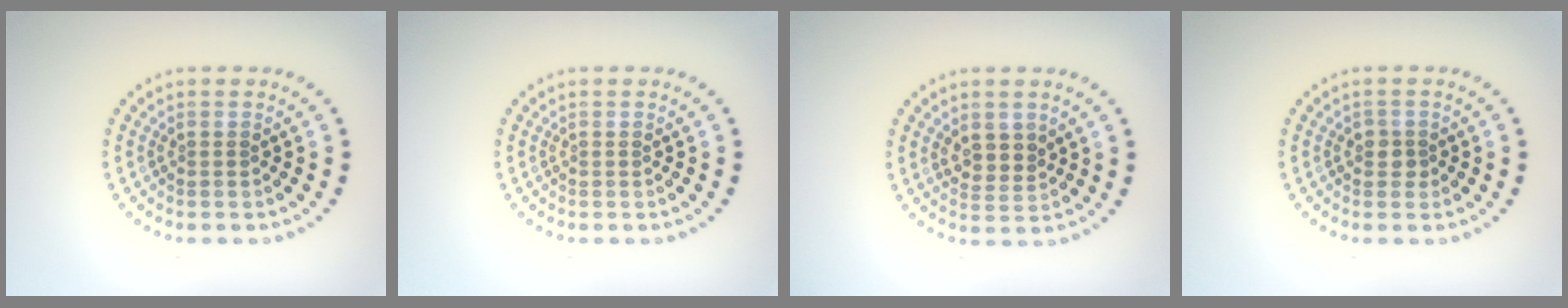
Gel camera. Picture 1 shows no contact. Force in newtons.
{"total": 0.0}
{"total": 2.2, "press": 2.0, "slide": 1.0}
{"total": 1.3, "press": 1.2, "slide": 0.5}